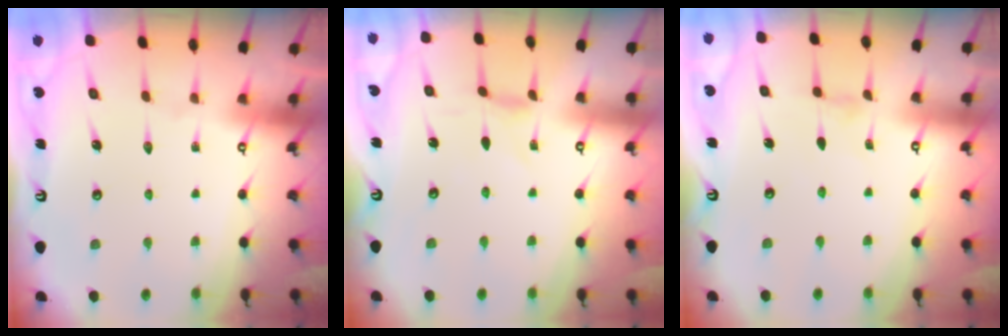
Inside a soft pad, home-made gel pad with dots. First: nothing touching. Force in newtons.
{"total": 0.0}
{"total": 0.6, "press": 0.6, "slide": 0.2}